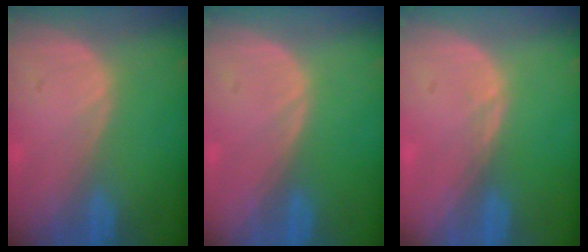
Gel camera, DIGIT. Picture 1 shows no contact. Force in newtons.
{"total": 0.0}
{"total": 0.8, "press": 0.6, "slide": 0.6}